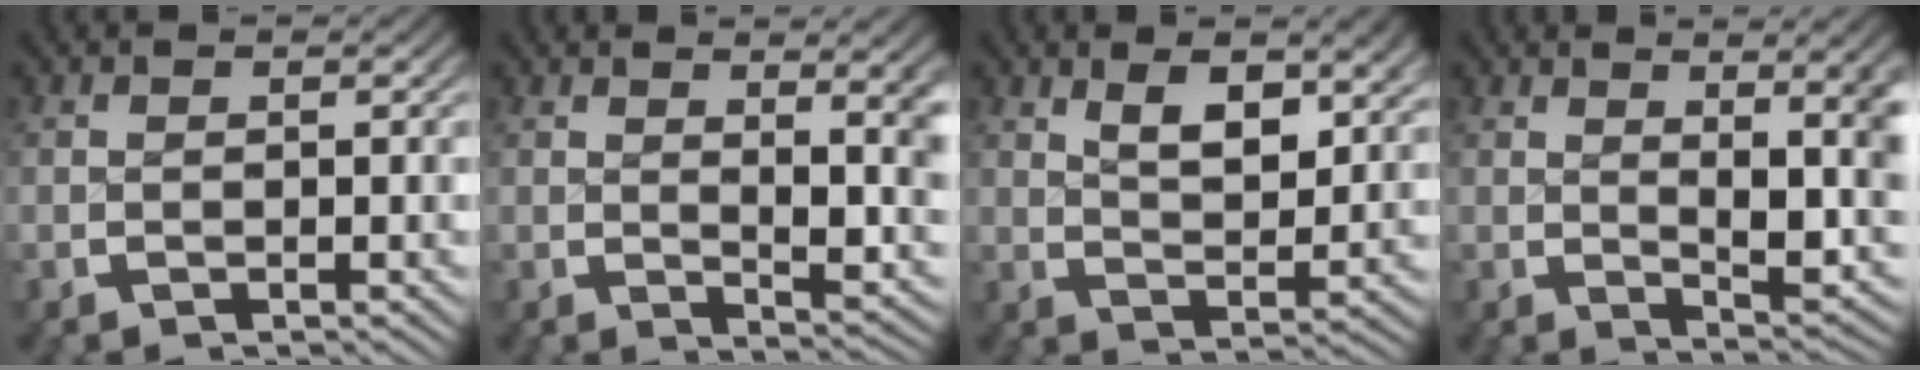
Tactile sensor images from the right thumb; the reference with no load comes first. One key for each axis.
{"total": 5.3, "fx": 1.3, "fy": 1.8, "fz": 4.8, "tx": -0.057, "ty": -0.012, "tz": 0.028}
{"total": 4.0, "fx": 2.3, "fy": 1.5, "fz": 2.9, "tx": -0.042, "ty": -0.006, "tz": 0.045}
{"total": 7.1, "fx": 1.2, "fy": 2.9, "fz": 6.4, "tx": -0.090, "ty": -0.018, "tz": 0.029}